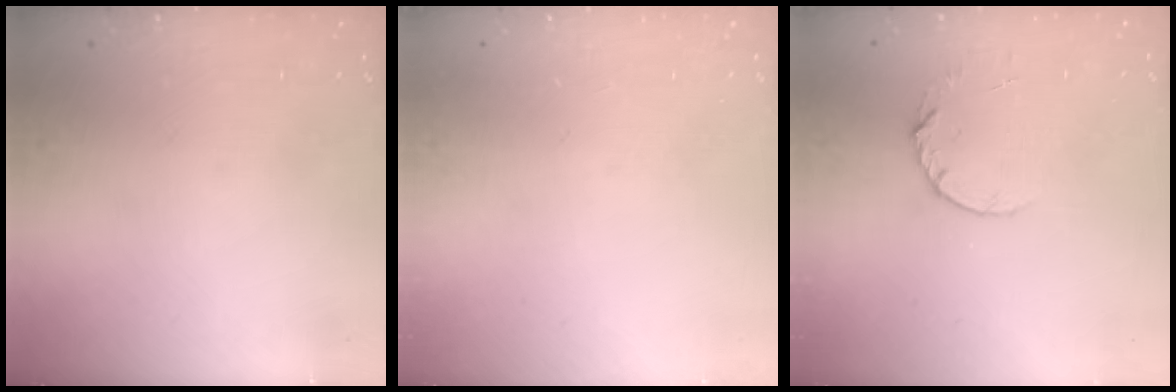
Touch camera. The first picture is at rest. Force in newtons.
{"total": 0.0}
{"total": 4.8, "press": 4.8, "slide": 0.5}